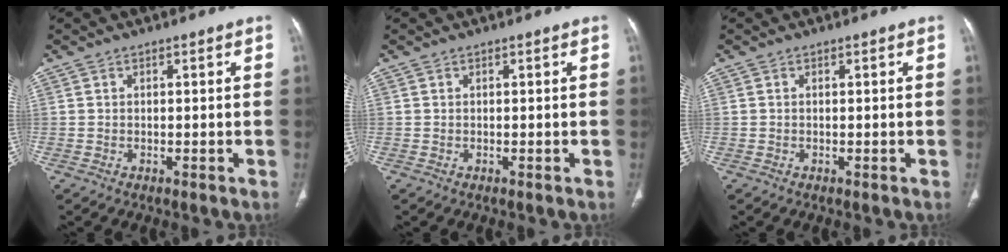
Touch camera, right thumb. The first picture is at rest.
{"total": 0.0}
{"total": 0.0}